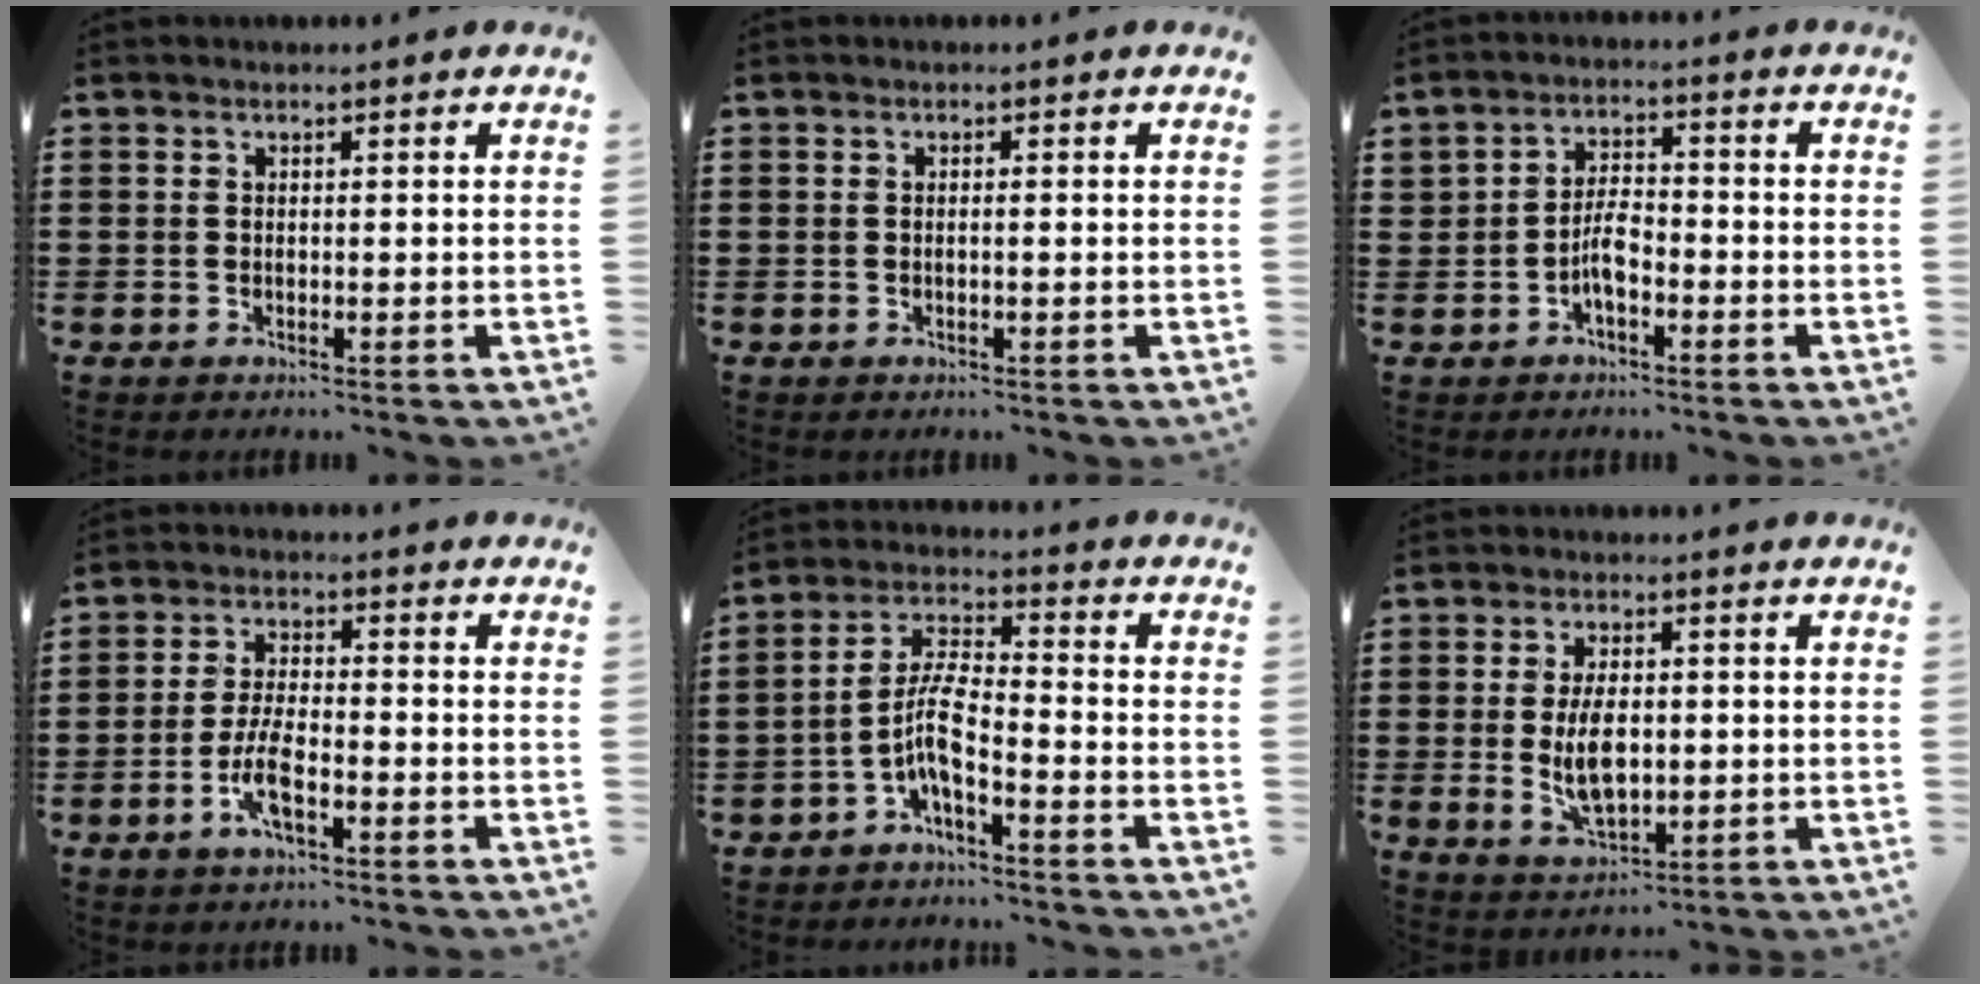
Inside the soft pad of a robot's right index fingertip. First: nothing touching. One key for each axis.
{"total": 0.7, "fx": -0.1, "fy": -0.1, "fz": 0.7, "tx": -0.012, "ty": -0.007, "tz": -0.001}
{"total": 3.8, "fx": -1.5, "fy": 1.9, "fz": 2.9, "tx": -0.060, "ty": 0.001, "tz": -0.031}
{"total": 5.6, "fx": -2.5, "fy": 1.6, "fz": 4.8, "tx": -0.108, "ty": -0.007, "tz": -0.050}
{"total": 6.8, "fx": -3.5, "fy": 1.5, "fz": 5.6, "tx": -0.133, "ty": -0.009, "tz": -0.073}
{"total": 6.7, "fx": -0.3, "fy": 3.5, "fz": 5.7, "tx": -0.119, "ty": -0.005, "tz": -0.011}